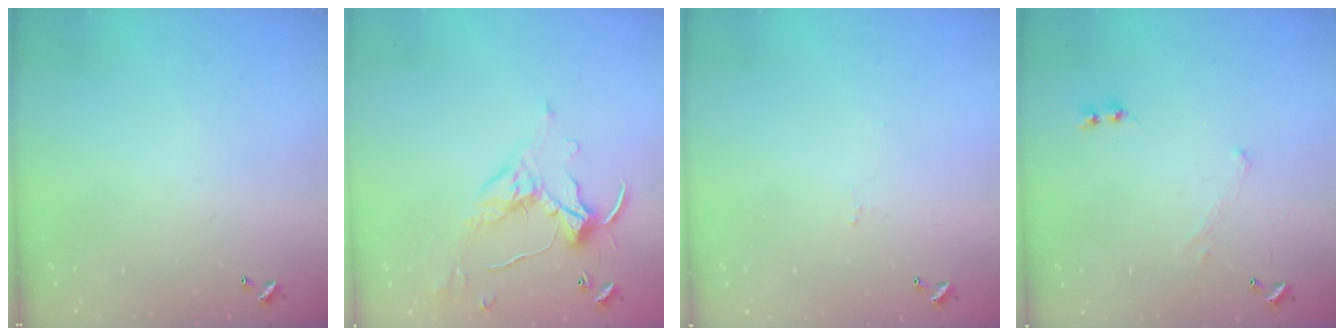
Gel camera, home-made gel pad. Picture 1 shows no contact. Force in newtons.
{"total": 1.7, "press": 1.5, "slide": 0.8}
{"total": 1.7, "press": 1.6, "slide": 0.3}
{"total": 0.7, "press": 0.7, "slide": 0.3}